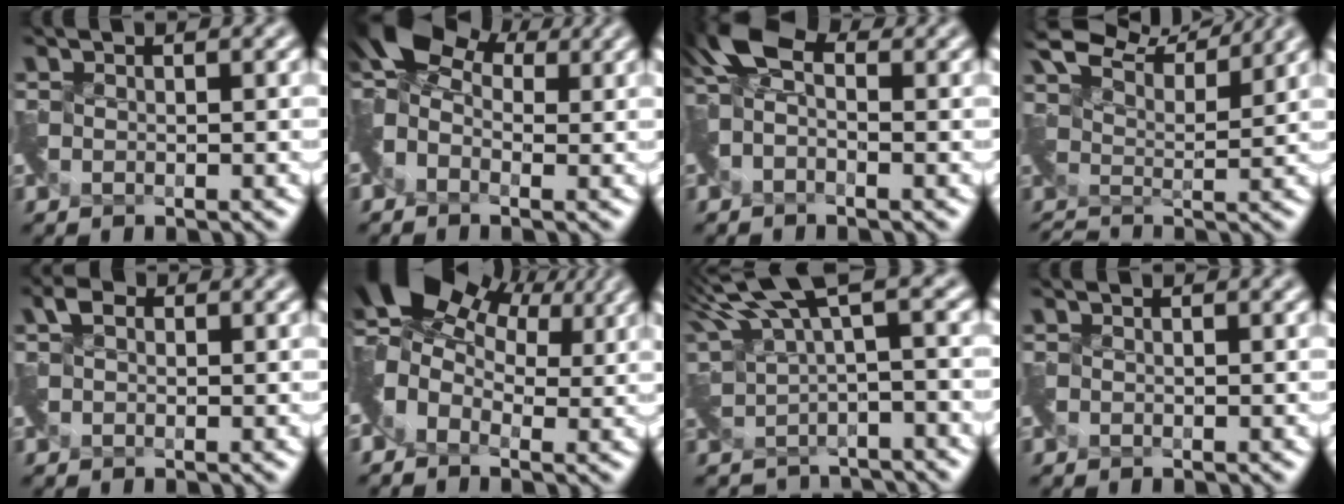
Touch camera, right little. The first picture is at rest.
{"total": 5.1, "force": [0.7, 3.7, 3.3], "torque": [-0.075, 0.015, 0.001]}
{"total": 3.2, "force": [-0.5, 2.2, 2.3], "torque": [-0.051, 0.012, -0.018]}
{"total": 7.3, "force": [6.3, 1.9, 3.0], "torque": [-0.066, 0.015, 0.107]}
{"total": 1.1, "force": [-0.4, 0.5, -0.9], "torque": [0.020, 0.000, -0.005]}
{"total": 7.3, "force": [2.5, 5.1, 4.6], "torque": [-0.085, 0.014, 0.035]}
{"total": 4.9, "force": [2.4, 1.9, 3.8], "torque": [-0.071, -0.017, 0.061]}
{"total": 0.0}